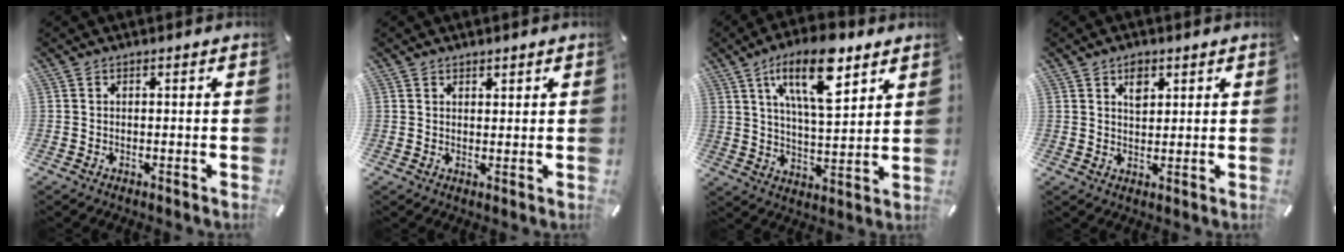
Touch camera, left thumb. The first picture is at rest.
{"total": 1.7, "force": [1.3, 1.1, -0.1], "torque": [0.010, -0.003, 0.024]}
{"total": 16.5, "force": [9.3, 6.5, 12.0], "torque": [-0.202, -0.027, 0.154]}
{"total": 3.5, "force": [2.0, 2.4, 1.7], "torque": [-0.015, -0.008, 0.031]}